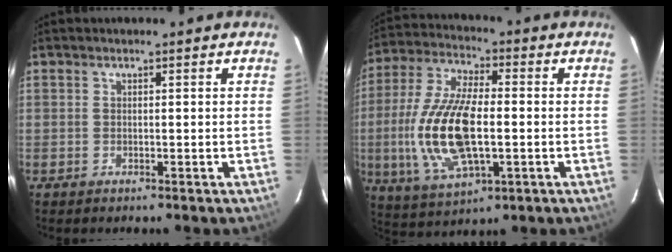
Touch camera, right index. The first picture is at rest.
{"total": 17.3, "force": [-2.3, 7.1, 15.6], "torque": [-0.330, -0.004, -0.040]}